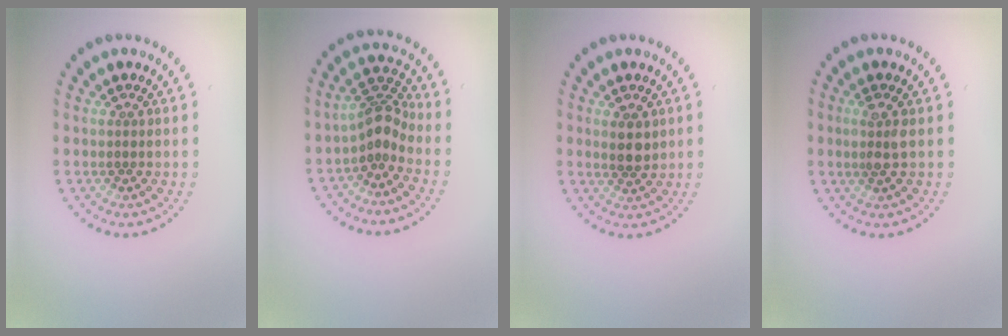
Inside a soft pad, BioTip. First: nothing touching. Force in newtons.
{"total": 2.8, "press": 2.0, "slide": 2.0}
{"total": 2.1, "press": 2.0, "slide": 0.6}
{"total": 1.7, "press": 1.6, "slide": 0.6}